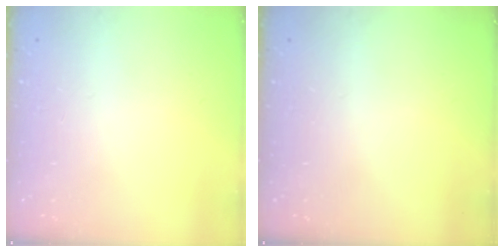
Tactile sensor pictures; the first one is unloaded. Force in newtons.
{"total": 0.0}